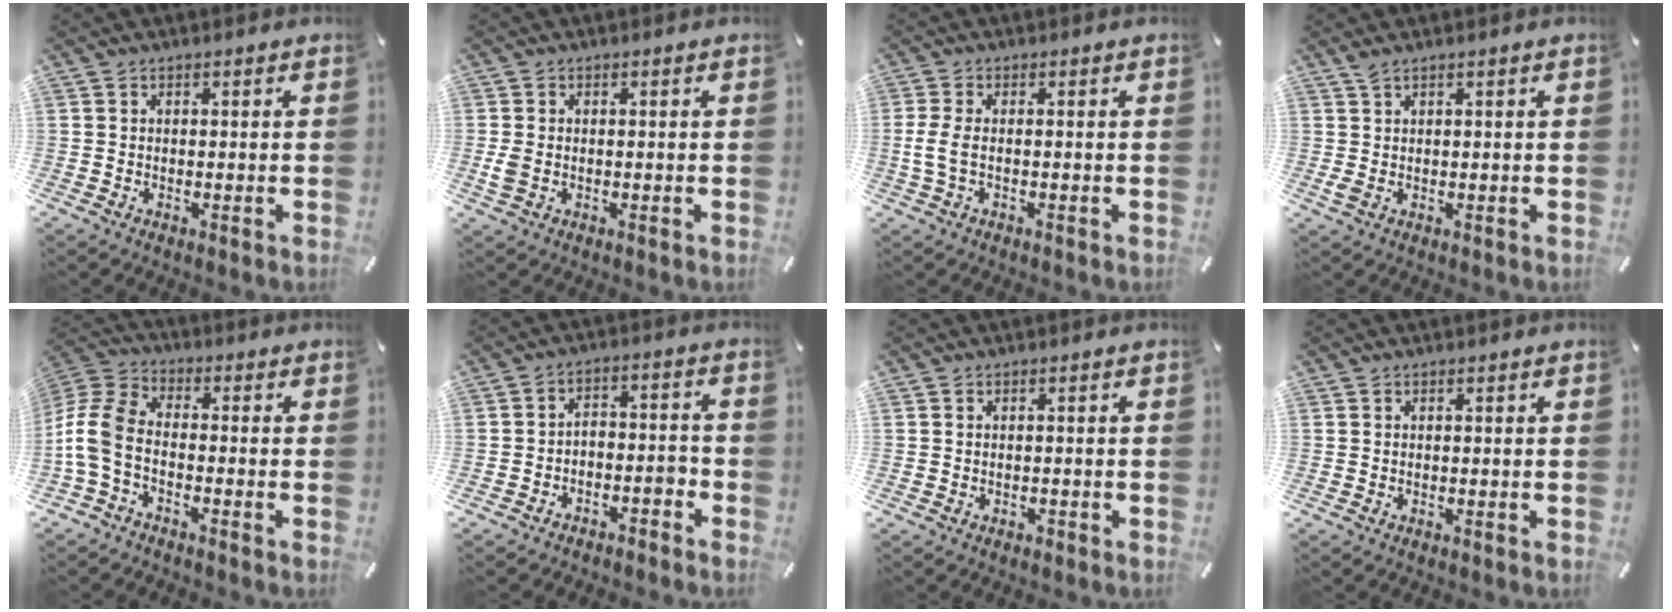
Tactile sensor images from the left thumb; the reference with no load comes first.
{"total": 2.6, "force": [-0.4, 1.8, 1.9], "torque": [-0.032, -0.002, -0.009]}
{"total": 4.4, "force": [-0.5, 1.7, 4.0], "torque": [-0.089, -0.003, -0.013]}
{"total": 2.2, "force": [0.9, 0.9, 1.8], "torque": [-0.036, 0.000, 0.017]}
{"total": 8.3, "force": [-3.6, 4.8, 5.8], "torque": [-0.145, -0.002, -0.072]}
{"total": 4.9, "force": [-3.4, 2.7, 2.2], "torque": [-0.032, 0.022, -0.064]}
{"total": 0.9, "force": [-0.5, 0.7, 0.1], "torque": [-0.003, 0.003, -0.013]}
{"total": 0.0}